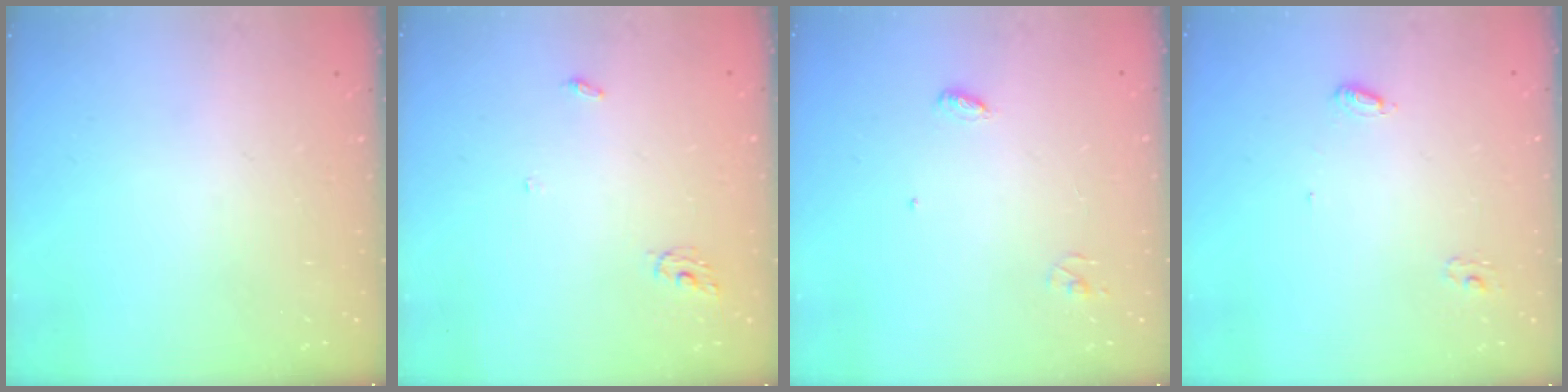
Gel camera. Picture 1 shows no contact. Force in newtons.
{"total": 4.0, "press": 4.0, "slide": 0.3}
{"total": 3.8, "press": 3.7, "slide": 0.4}
{"total": 4.2, "press": 4.2, "slide": 0.3}